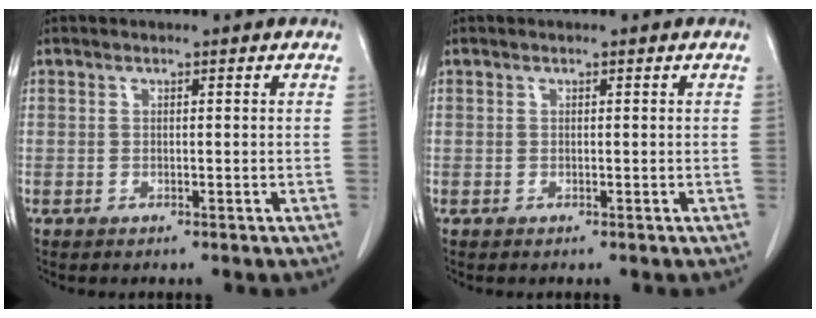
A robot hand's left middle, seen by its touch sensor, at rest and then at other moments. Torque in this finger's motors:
{"motor_torque": [0.06, -0.04, 0.04, 0.01]}